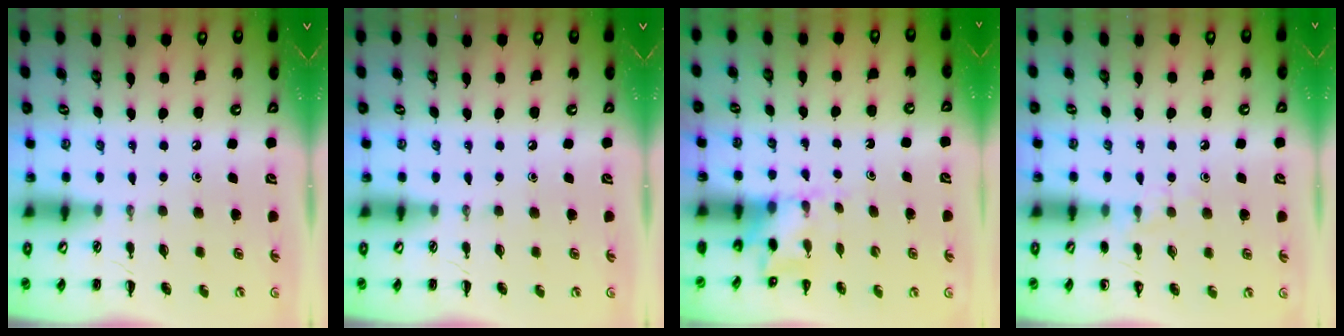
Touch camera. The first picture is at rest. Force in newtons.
{"total": 0.0}
{"total": 2.3, "press": 2.3, "slide": 0.6}
{"total": 6.1, "press": 5.6, "slide": 2.4}